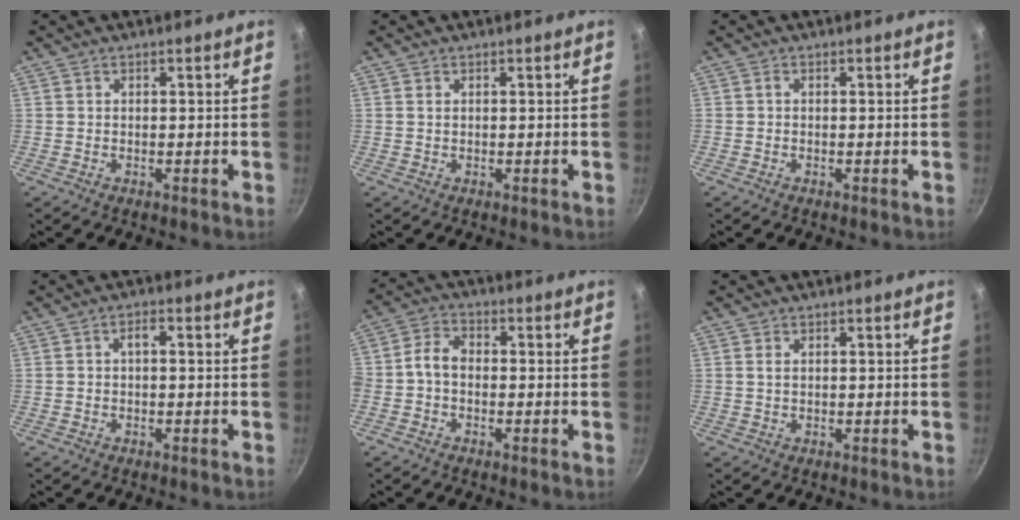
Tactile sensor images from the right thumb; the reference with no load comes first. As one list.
[{"total": 0.7, "force": [0.2, 0.4, 0.5], "torque": [-0.009, 0.001, 0.003]}, {"total": 0.6, "force": [0.0, 0.2, 0.6], "torque": [-0.013, 0.003, -0.001]}, {"total": 1.8, "force": [-0.2, 0.9, 1.5], "torque": [-0.027, 0.013, -0.004]}, {"total": 4.7, "force": [-1.2, 3.1, 3.3], "torque": [-0.062, 0.028, -0.036]}, {"total": 1.0, "force": [0.3, 0.6, 0.8], "torque": [-0.015, 0.001, 0.004]}]